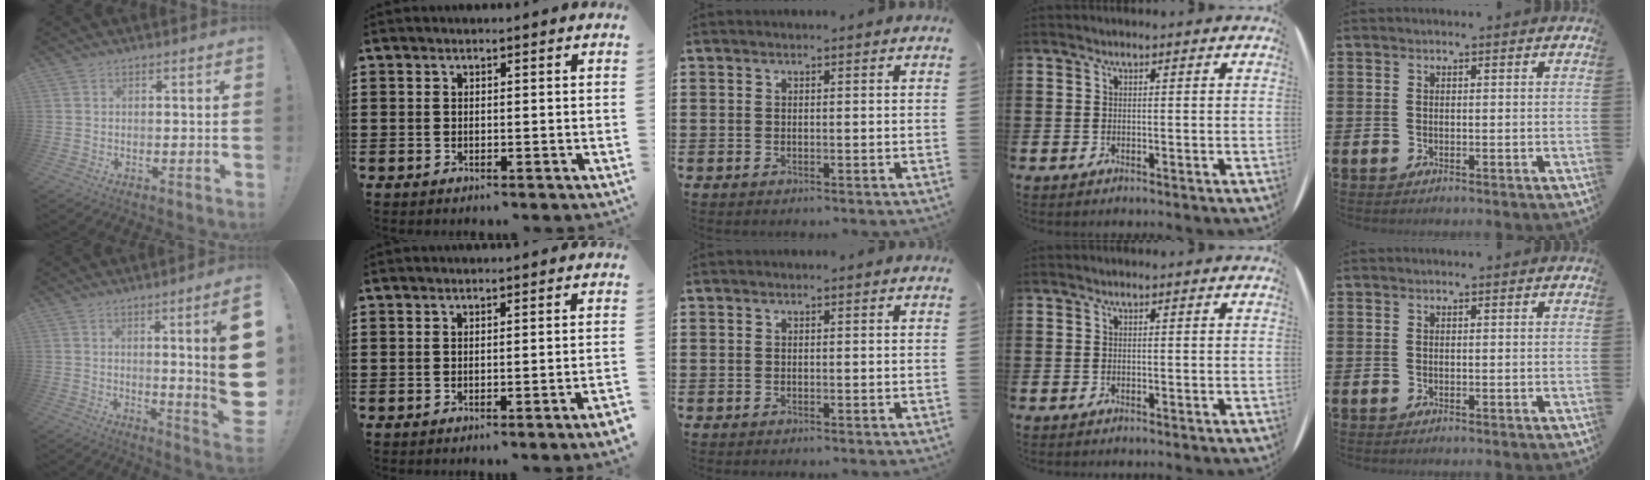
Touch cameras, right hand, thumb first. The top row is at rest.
{"thumb": {"total": 15.6, "force": [1.3, 0.6, 15.6], "torque": [-0.206, -0.031, 0.017]}, "index": {"total": 1.2, "force": [-0.9, -0.3, 0.7], "torque": [-0.013, -0.003, -0.017]}}